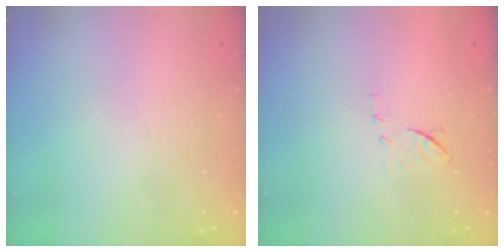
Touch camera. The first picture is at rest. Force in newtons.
{"total": 7.1, "press": 6.9, "slide": 1.3}